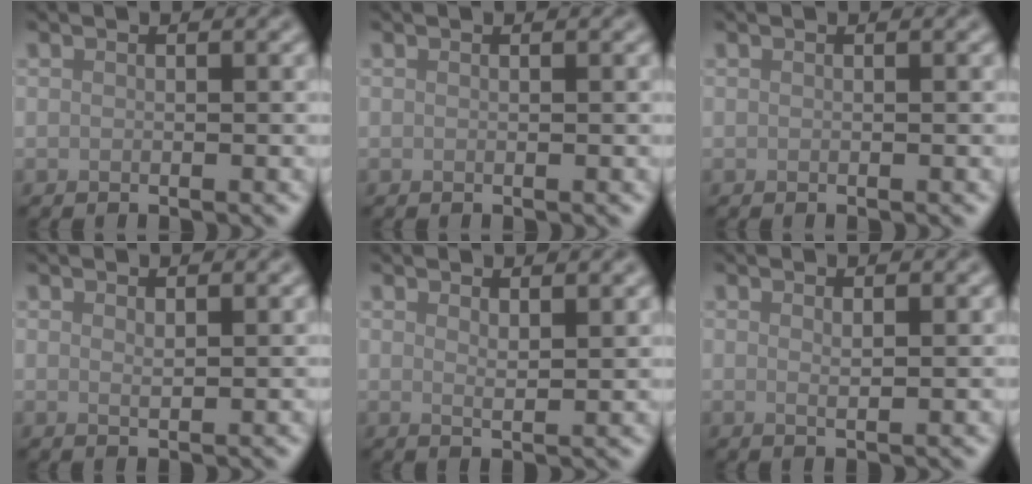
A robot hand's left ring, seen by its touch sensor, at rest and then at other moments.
{"total": 0.0}
{"total": 0.0}
{"total": 0.9, "force": [0.7, 0.2, 0.5], "torque": [-0.009, -0.003, 0.012]}
{"total": 1.8, "force": [1.4, 0.4, 1.1], "torque": [-0.015, -0.003, 0.024]}
{"total": 1.3, "force": [0.7, 0.3, 1.0], "torque": [-0.014, -0.002, 0.011]}